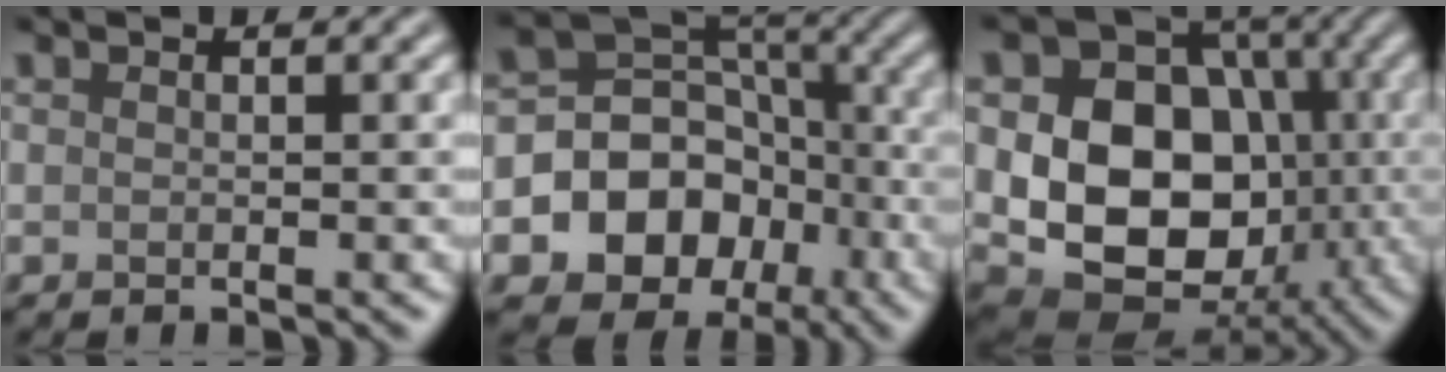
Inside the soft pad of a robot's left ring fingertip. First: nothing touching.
{"total": 10.9, "force": [-3.8, 9.3, 4.2], "torque": [-0.063, -0.005, -0.085]}
{"total": 12.0, "force": [-0.9, 9.2, 7.7], "torque": [-0.127, -0.011, -0.022]}